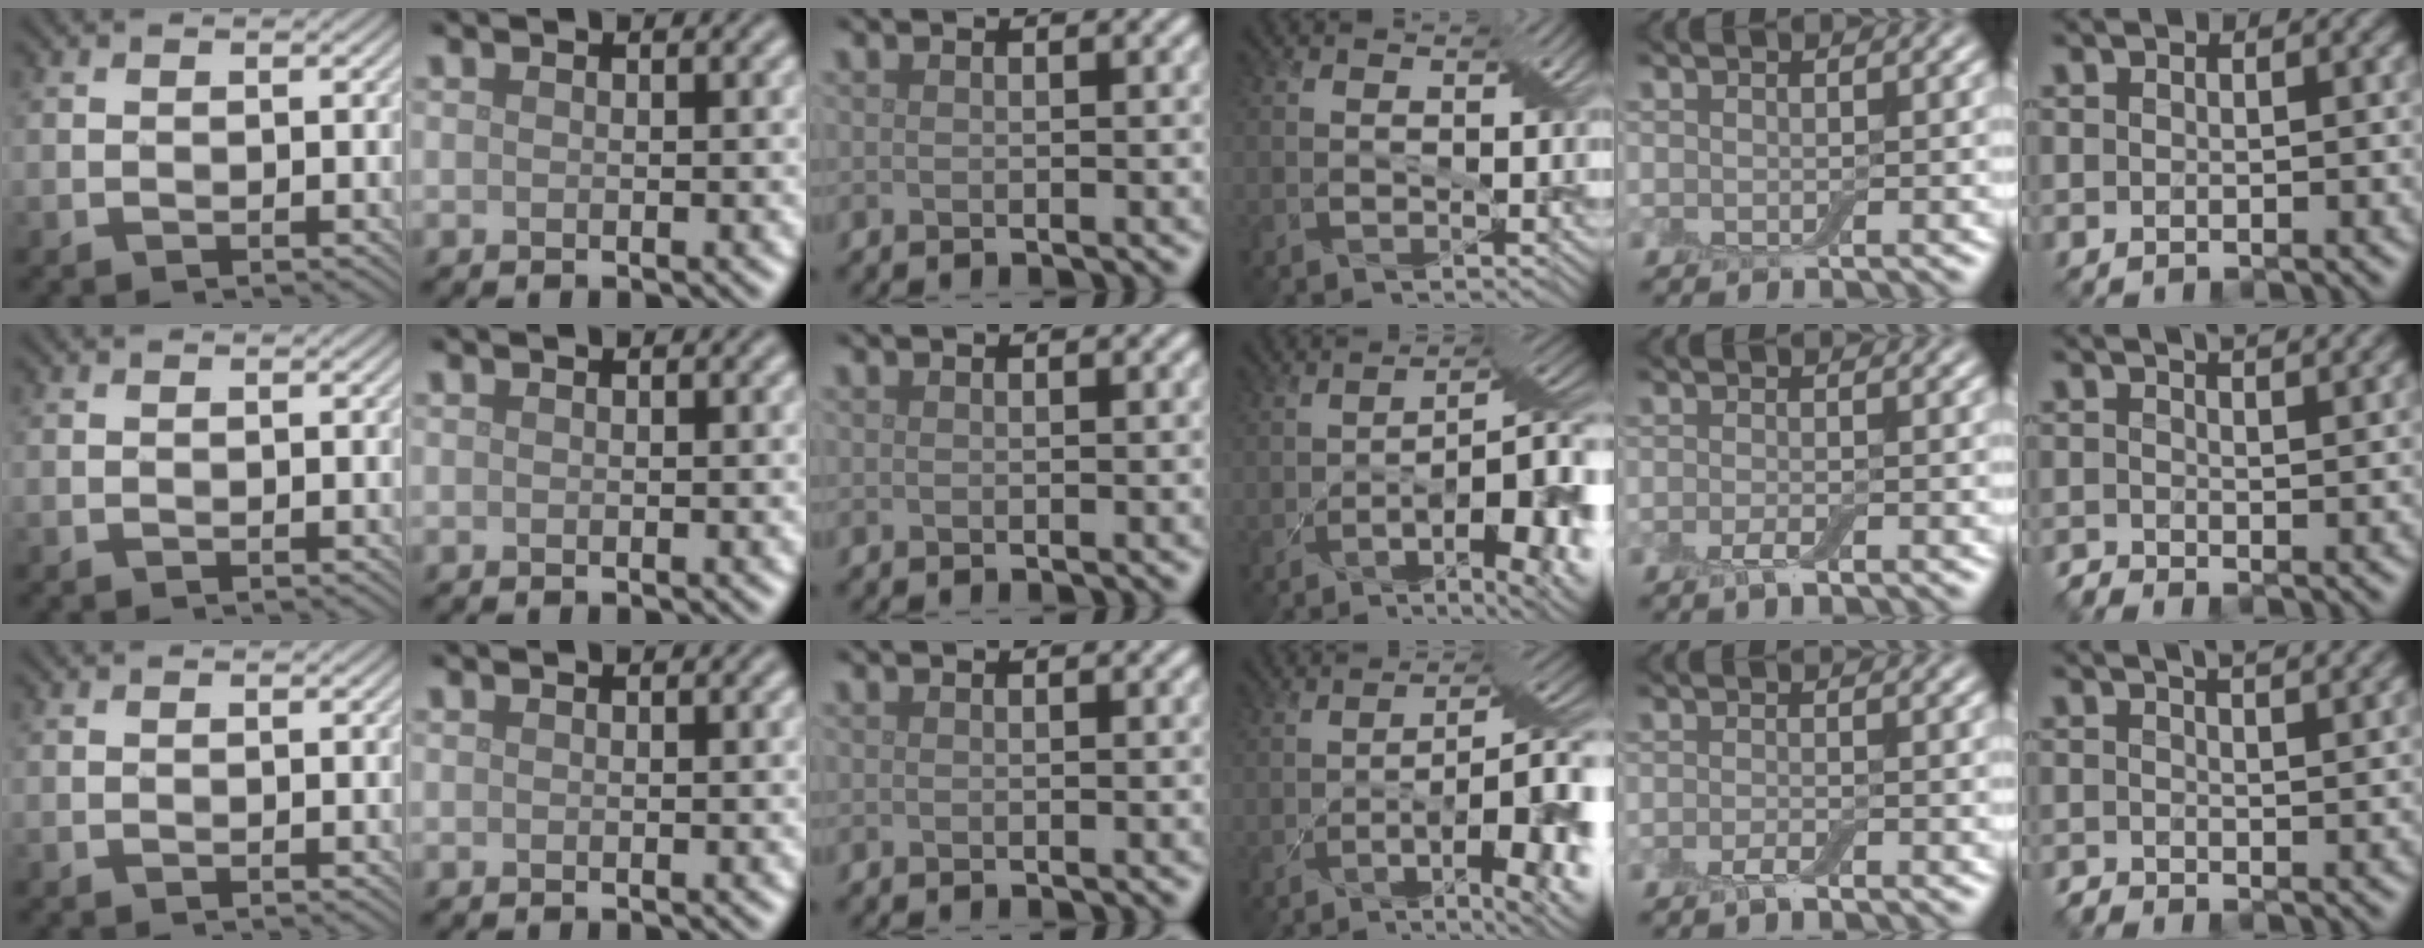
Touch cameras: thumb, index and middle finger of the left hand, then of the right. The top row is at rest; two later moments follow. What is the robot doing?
{"motion": "pour", "object": "bowl"}